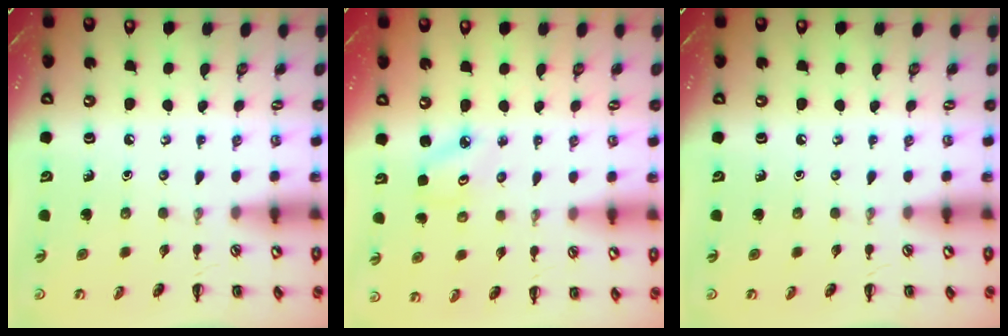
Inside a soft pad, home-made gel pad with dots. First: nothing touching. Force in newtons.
{"total": 2.9, "press": 2.8, "slide": 0.5}
{"total": 0.0}